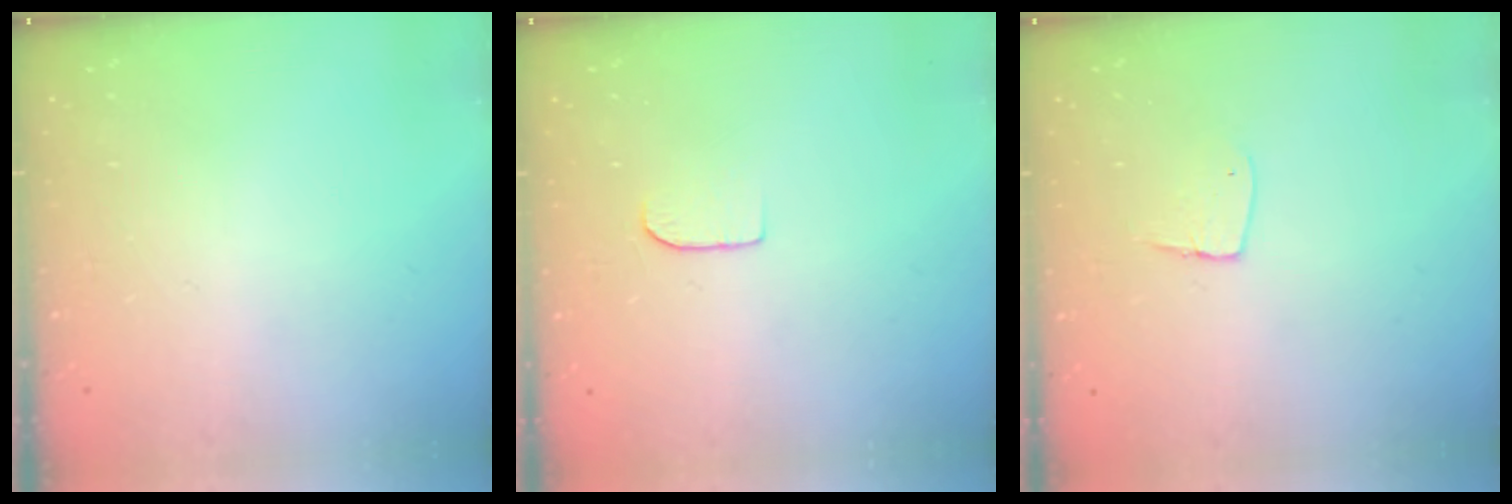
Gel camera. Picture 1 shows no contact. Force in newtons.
{"total": 5.0, "press": 5.0, "slide": 0.5}
{"total": 4.6, "press": 4.6, "slide": 0.4}